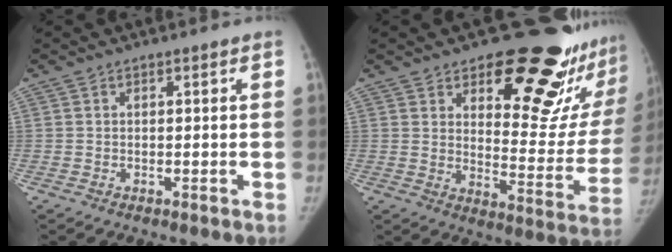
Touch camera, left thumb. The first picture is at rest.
{"total": 24.9, "force": [16.7, 9.6, 15.7], "torque": [-0.157, -0.120, 0.223]}